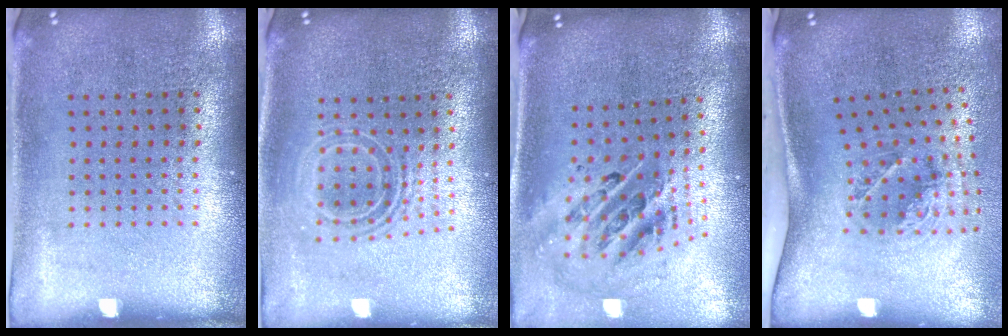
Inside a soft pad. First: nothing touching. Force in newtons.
{"total": 1.7, "press": 1.2, "slide": 1.1}
{"total": 1.8, "press": 1.4, "slide": 1.2}
{"total": 2.0, "press": 1.3, "slide": 1.5}